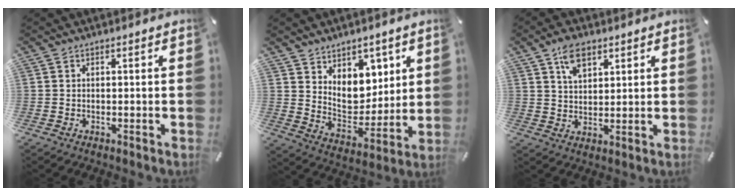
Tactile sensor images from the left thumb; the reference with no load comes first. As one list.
[{"total": 9.7, "force": [5.5, 7.5, 2.6], "torque": [-0.033, -0.064, 0.107]}, {"total": 6.7, "force": [3.8, 3.9, 3.8], "torque": [-0.070, -0.001, 0.069]}]